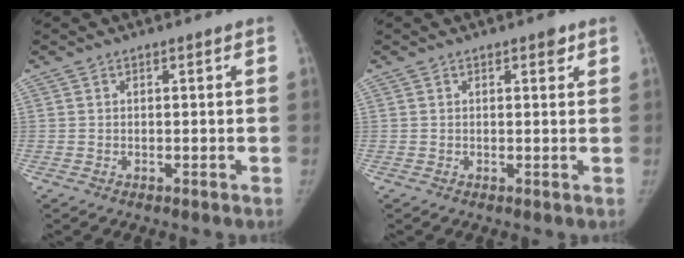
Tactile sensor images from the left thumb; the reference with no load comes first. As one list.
[{"total": 1.8, "force": [1.1, 0.8, 1.2], "torque": [-0.007, -0.004, 0.012]}]